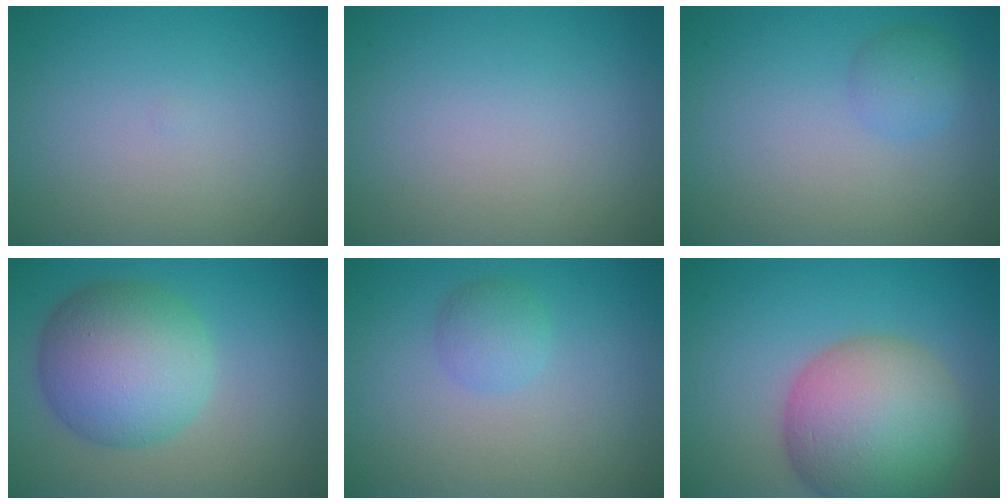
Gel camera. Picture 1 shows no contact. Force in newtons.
{"total": 0.0}
{"total": 1.8, "press": 1.8, "slide": 0.0}
{"total": 8.7, "press": 8.6, "slide": 0.2}
{"total": 1.9, "press": 1.9, "slide": 0.0}
{"total": 11.0, "press": 10.9, "slide": 0.6}